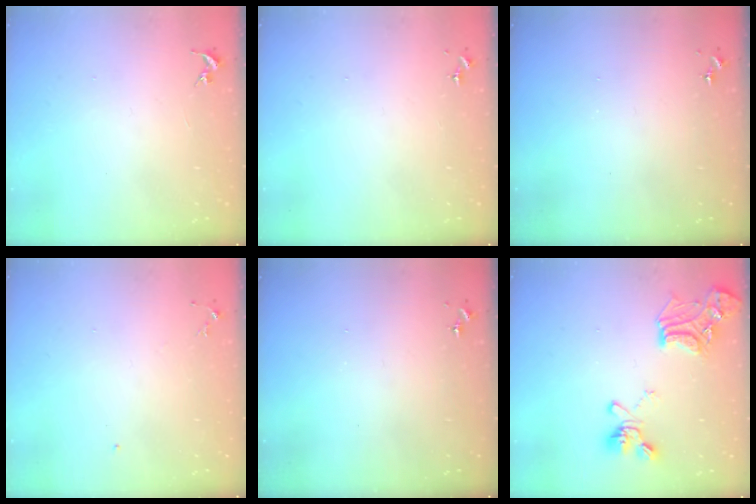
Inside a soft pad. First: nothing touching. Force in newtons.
{"total": 0.0}
{"total": 0.0}
{"total": 5.1, "press": 5.0, "slide": 0.6}
{"total": 0.0}
{"total": 17.1, "press": 17.0, "slide": 1.6}